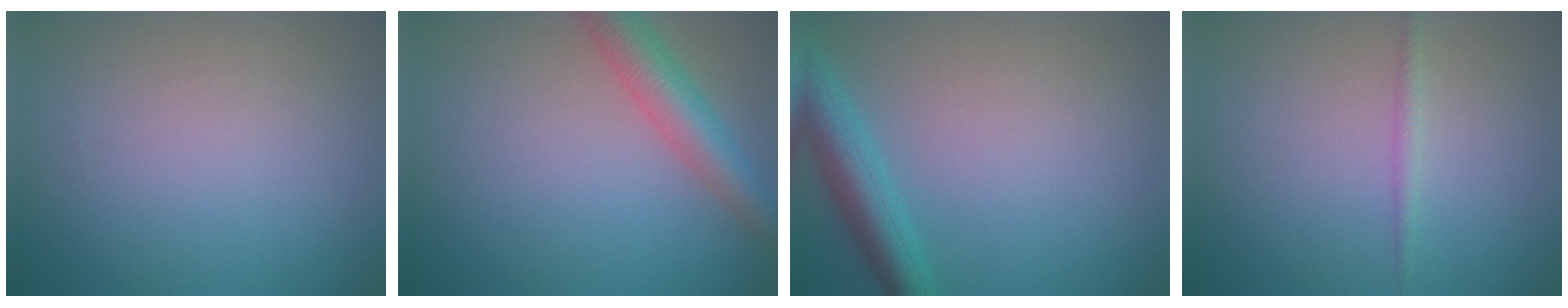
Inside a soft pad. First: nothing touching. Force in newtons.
{"total": 4.9, "press": 4.9, "slide": 0.3}
{"total": 4.4, "press": 4.4, "slide": 0.3}
{"total": 1.0, "press": 1.0, "slide": 0.0}